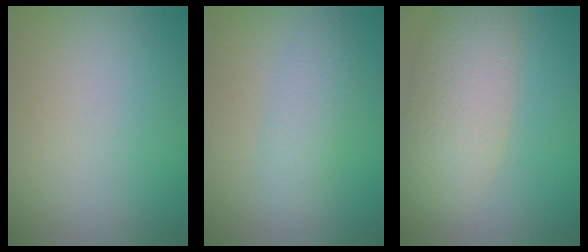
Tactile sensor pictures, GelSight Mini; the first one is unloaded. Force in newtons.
{"total": 2.8, "press": 2.8, "slide": 0.1}
{"total": 6.4, "press": 6.4, "slide": 0.3}